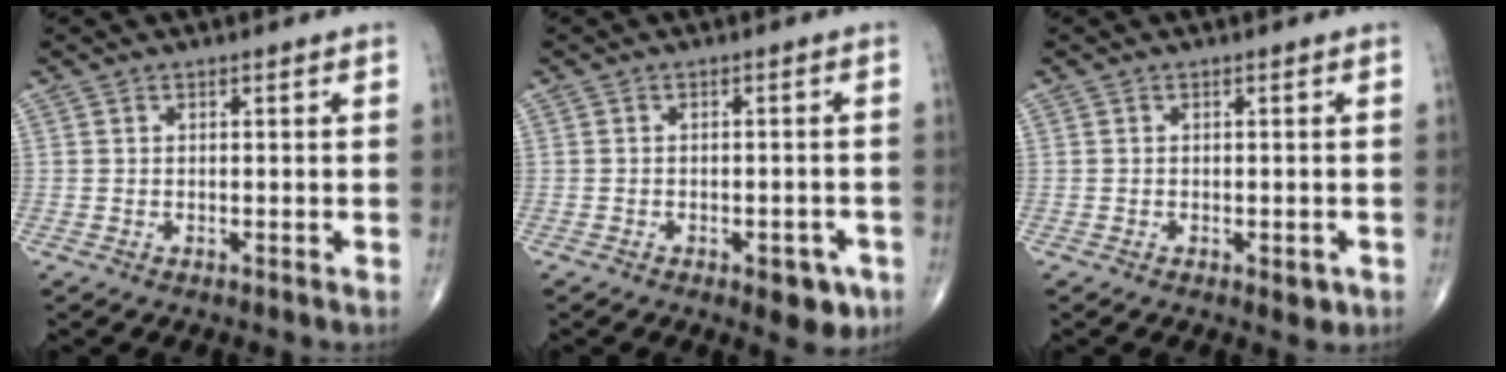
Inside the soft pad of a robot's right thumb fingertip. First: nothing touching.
{"total": 5.2, "force": [-2.6, 2.5, 3.7], "torque": [-0.028, 0.009, -0.026]}
{"total": 2.0, "force": [-0.7, 0.9, 1.6], "torque": [-0.015, -0.002, -0.006]}